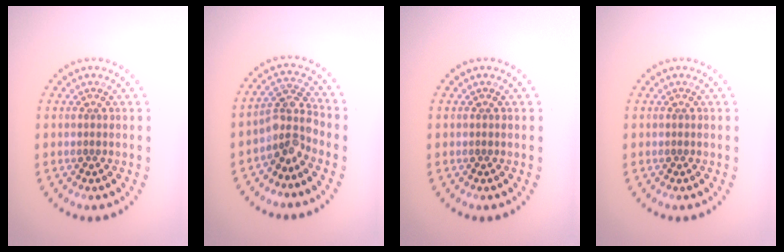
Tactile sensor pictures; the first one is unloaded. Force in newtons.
{"total": 3.2, "press": 2.3, "slide": 2.2}
{"total": 0.0}
{"total": 0.0}